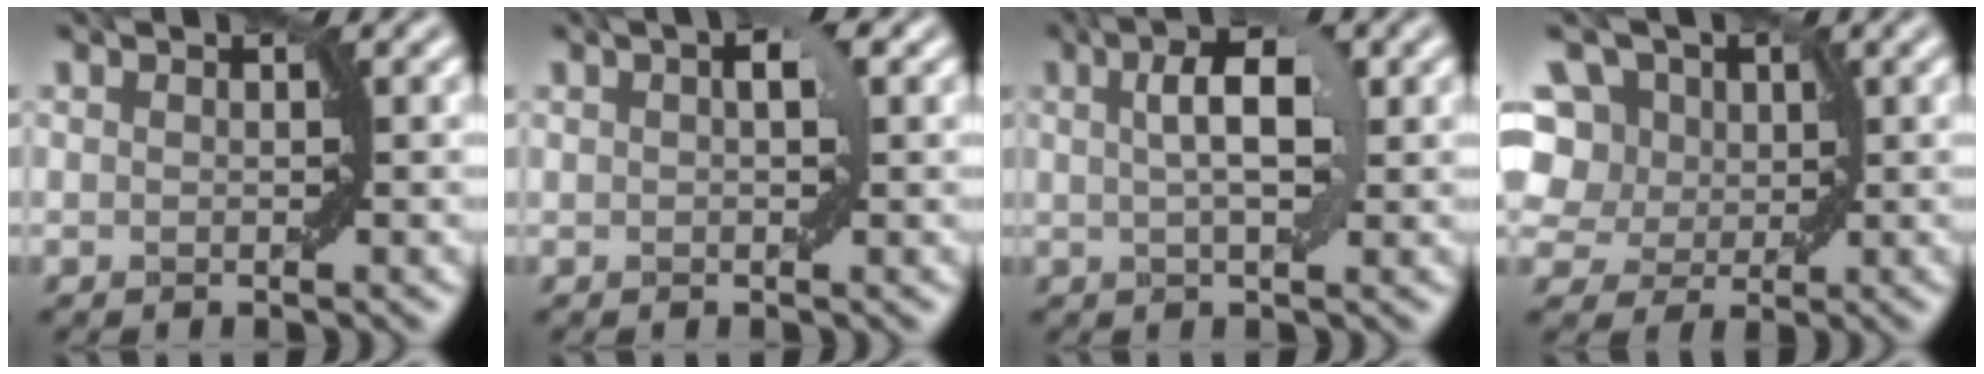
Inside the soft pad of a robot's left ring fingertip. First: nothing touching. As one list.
[{"total": 2.2, "force": [0.8, 1.0, 1.8], "torque": [-0.022, 0.006, 0.013]}, {"total": 4.6, "force": [1.3, 1.5, 4.2], "torque": [-0.068, 0.008, 0.018]}, {"total": 11.7, "force": [5.4, 8.4, 6.2], "torque": [-0.116, 0.049, 0.064]}]